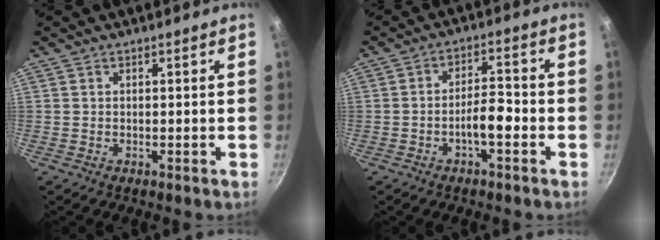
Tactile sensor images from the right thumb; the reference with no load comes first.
{"total": 5.3, "force": [-2.3, 1.9, 4.4], "torque": [-0.066, 0.031, -0.039]}